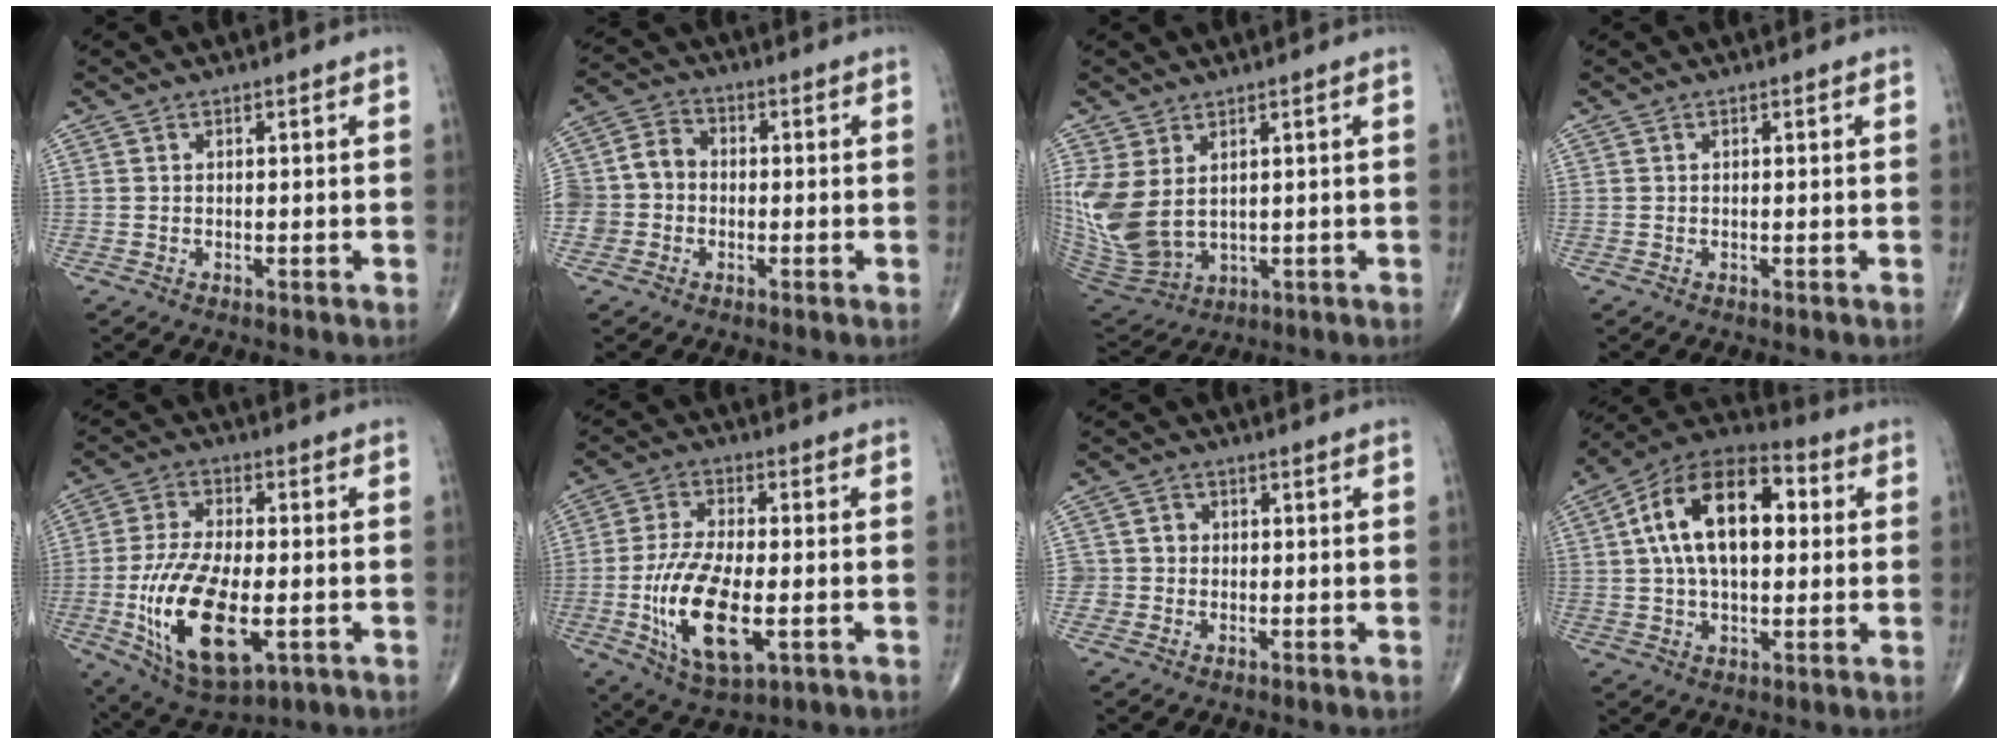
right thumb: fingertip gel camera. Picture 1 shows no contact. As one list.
[{"total": 8.7, "force": [-1.3, 7.7, 3.8], "torque": [-0.063, 0.032, -0.031]}, {"total": 13.3, "force": [2.4, 8.8, 9.7], "torque": [-0.224, -0.021, 0.073]}, {"total": 0.0}, {"total": 18.5, "force": [-4.3, 8.6, 15.8], "torque": [-0.301, -0.003, -0.062]}, {"total": 15.6, "force": [-3.6, 6.8, 13.6], "torque": [-0.265, -0.002, -0.056]}, {"total": 3.3, "force": [-0.5, 3.3, 0.2], "torque": [0.025, 0.012, -0.015]}, {"total": 18.9, "force": [3.4, 10.6, 15.3], "torque": [-0.246, 0.027, 0.047]}]